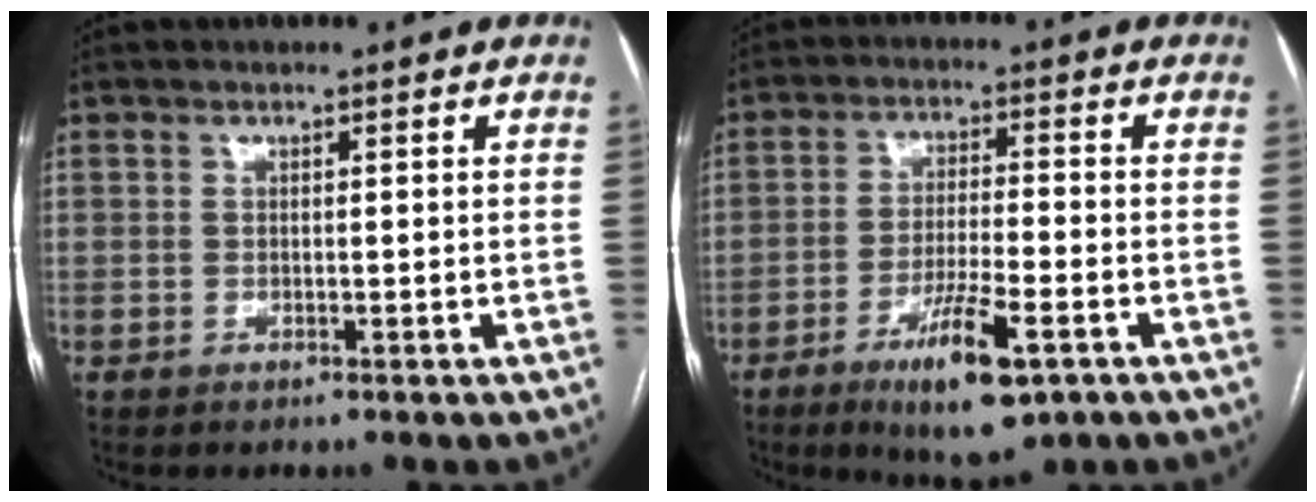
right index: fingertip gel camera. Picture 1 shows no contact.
{"total": 10.7, "force": [-5.7, 1.9, 8.9], "torque": [-0.158, -0.020, -0.091]}